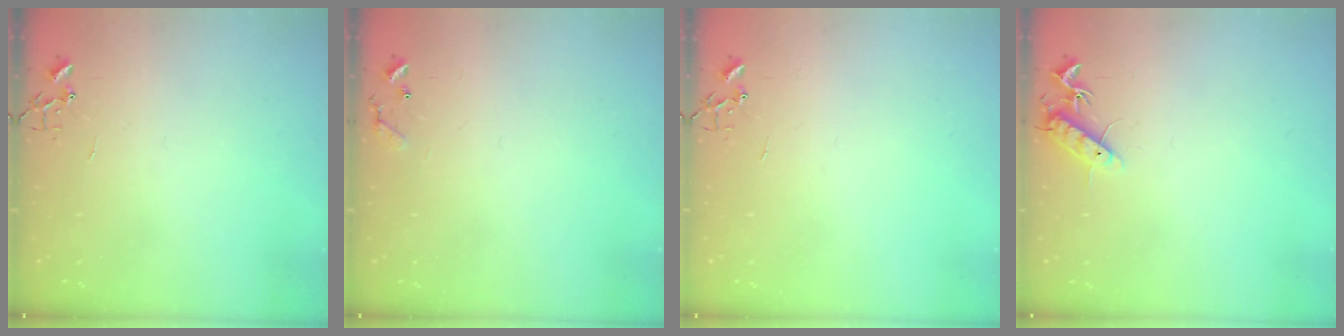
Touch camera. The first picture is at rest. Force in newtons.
{"total": 7.7, "press": 7.7, "slide": 0.5}
{"total": 0.0}
{"total": 10.1, "press": 10.0, "slide": 0.8}